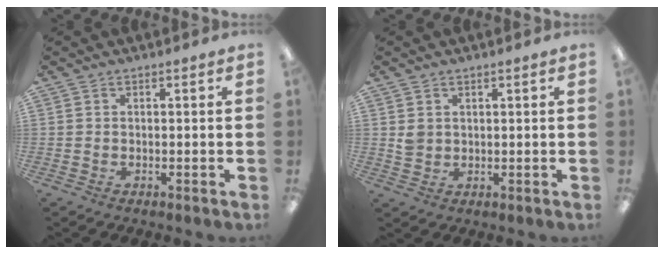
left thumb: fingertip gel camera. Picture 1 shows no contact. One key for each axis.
{"total": 2.4, "fx": 1.1, "fy": 2.0, "fz": 0.8, "tx": -0.017, "ty": 0.002, "tz": 0.021}